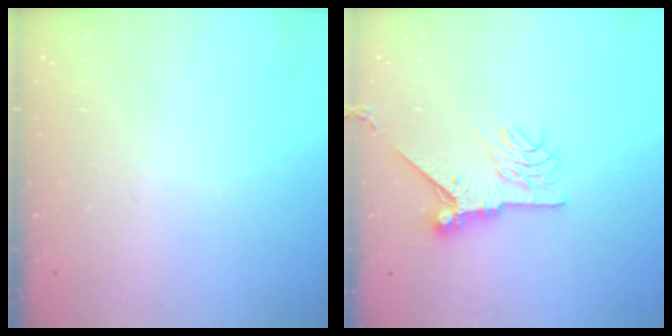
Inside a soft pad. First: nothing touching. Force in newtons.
{"total": 10.1, "press": 10.1, "slide": 0.3}